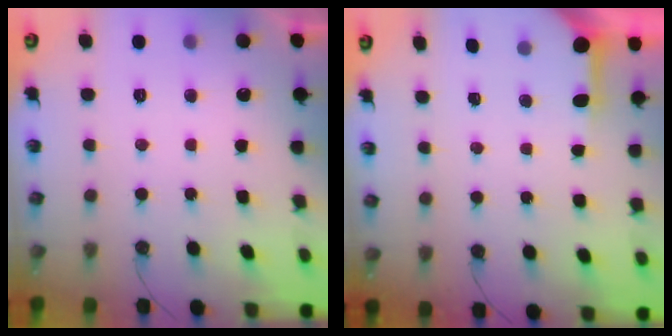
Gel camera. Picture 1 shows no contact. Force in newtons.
{"total": 3.8, "press": 3.7, "slide": 0.2}